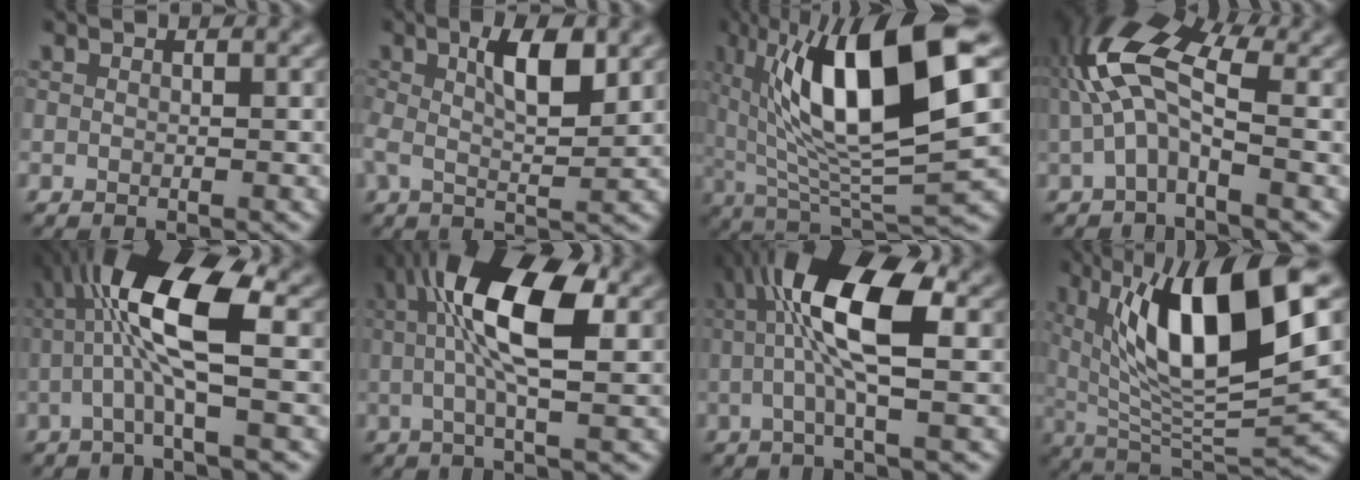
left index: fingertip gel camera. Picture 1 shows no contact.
{"total": 4.8, "force": [1.3, 1.3, 4.4], "torque": [-0.078, 0.010, 0.024]}
{"total": 13.8, "force": [3.8, 3.5, 12.8], "torque": [-0.211, 0.009, 0.071]}
{"total": 6.5, "force": [0.2, 2.6, 5.9], "torque": [-0.128, 0.031, -0.004]}
{"total": 7.6, "force": [-0.1, 1.5, 7.4], "torque": [-0.142, 0.028, -0.006]}
{"total": 9.0, "force": [1.7, 2.6, 8.4], "torque": [-0.147, 0.020, 0.024]}
{"total": 7.9, "force": [0.8, 1.9, 7.6], "torque": [-0.141, 0.023, 0.008]}
{"total": 12.1, "force": [4.1, 3.2, 10.9], "torque": [-0.178, -0.004, 0.082]}